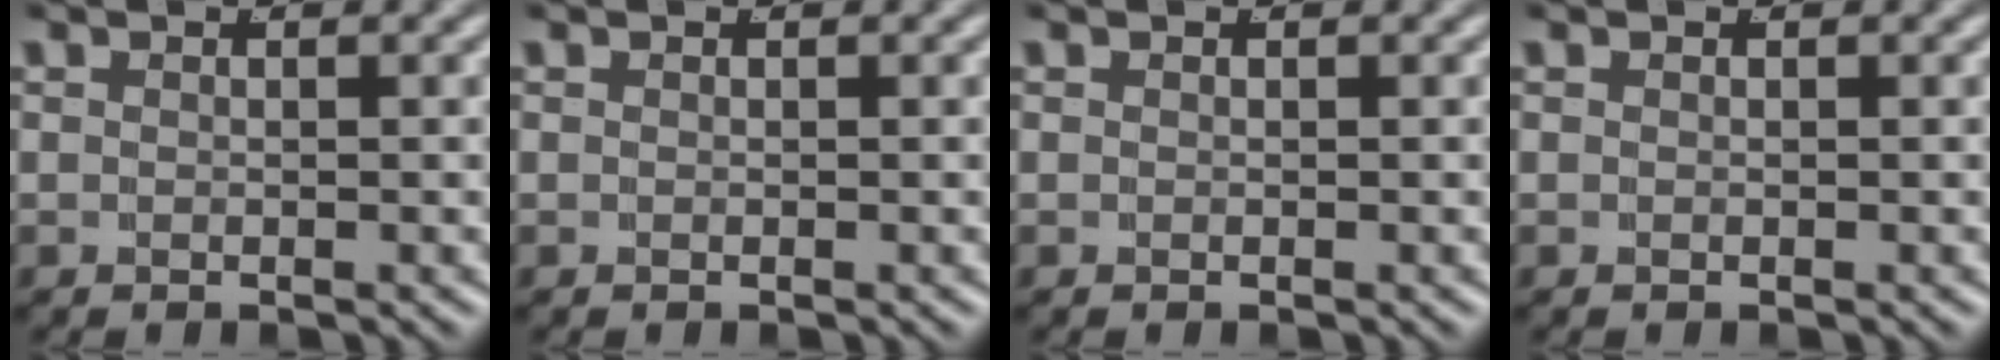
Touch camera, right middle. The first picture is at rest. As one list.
[{"total": 0.0}, {"total": 0.0}, {"total": 0.0}]